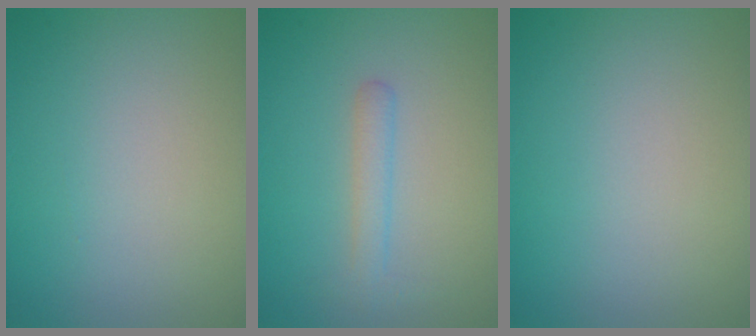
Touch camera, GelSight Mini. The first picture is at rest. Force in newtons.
{"total": 1.7, "press": 1.7, "slide": 0.1}
{"total": 0.0}